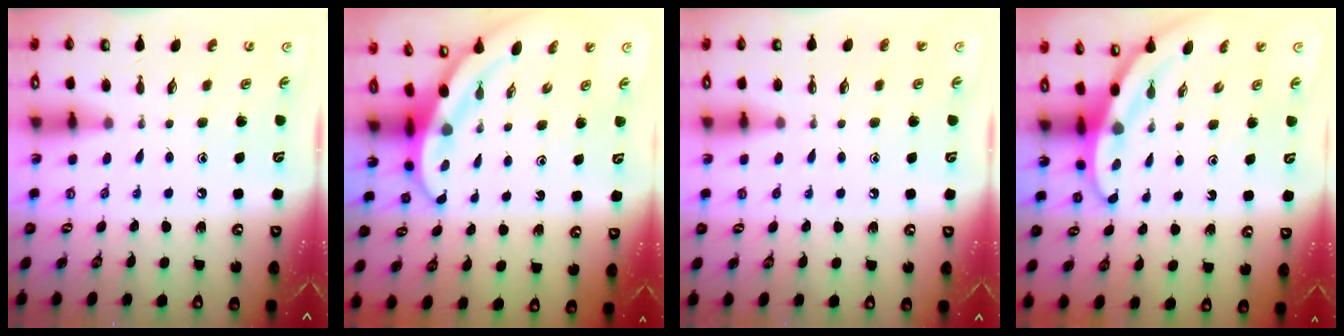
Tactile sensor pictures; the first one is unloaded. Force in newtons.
{"total": 3.7, "press": 3.7, "slide": 0.2}
{"total": 0.9, "press": 0.9, "slide": 0.0}
{"total": 3.1, "press": 3.1, "slide": 0.1}